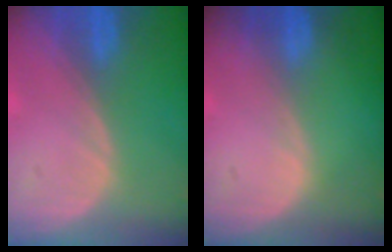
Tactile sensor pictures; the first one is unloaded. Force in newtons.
{"total": 0.0}